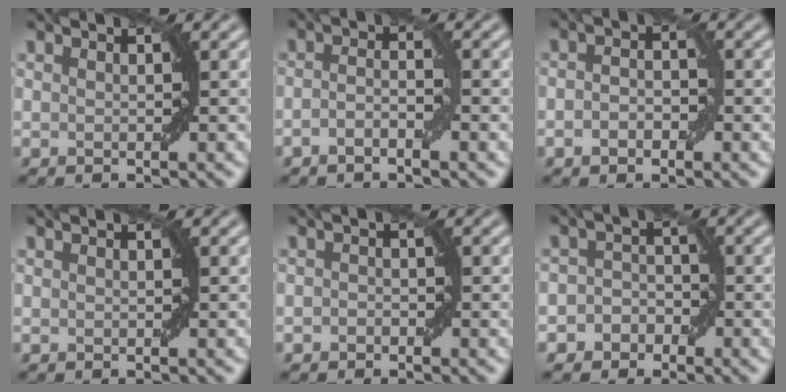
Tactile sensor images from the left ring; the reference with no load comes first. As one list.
[{"total": 2.0, "force": [-0.9, 0.5, 1.7], "torque": [-0.032, 0.004, -0.020]}, {"total": 2.1, "force": [-0.7, 1.3, 1.5], "torque": [-0.028, 0.001, -0.014]}, {"total": 0.0}, {"total": 0.7, "force": [-0.4, 0.5, 0.3], "torque": [-0.005, 0.002, -0.008]}, {"total": 2.7, "force": [-1.3, 2.3, 0.6], "torque": [0.022, 0.012, -0.031]}]